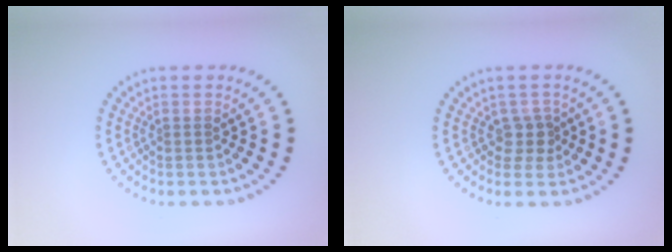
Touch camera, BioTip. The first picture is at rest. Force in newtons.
{"total": 1.9, "press": 1.5, "slide": 1.1}